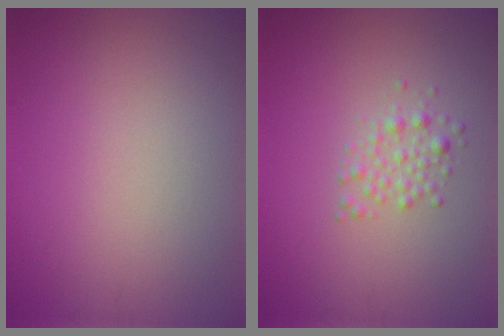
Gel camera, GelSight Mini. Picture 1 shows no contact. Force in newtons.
{"total": 1.7, "press": 1.7, "slide": 0.0}